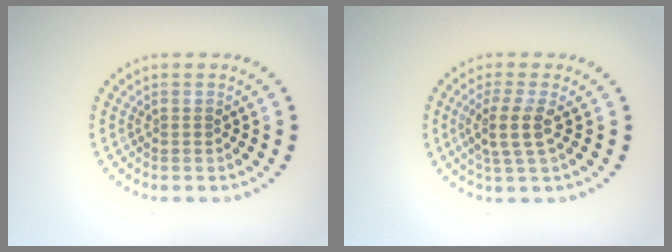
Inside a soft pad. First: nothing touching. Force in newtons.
{"total": 2.7, "press": 2.3, "slide": 1.6}